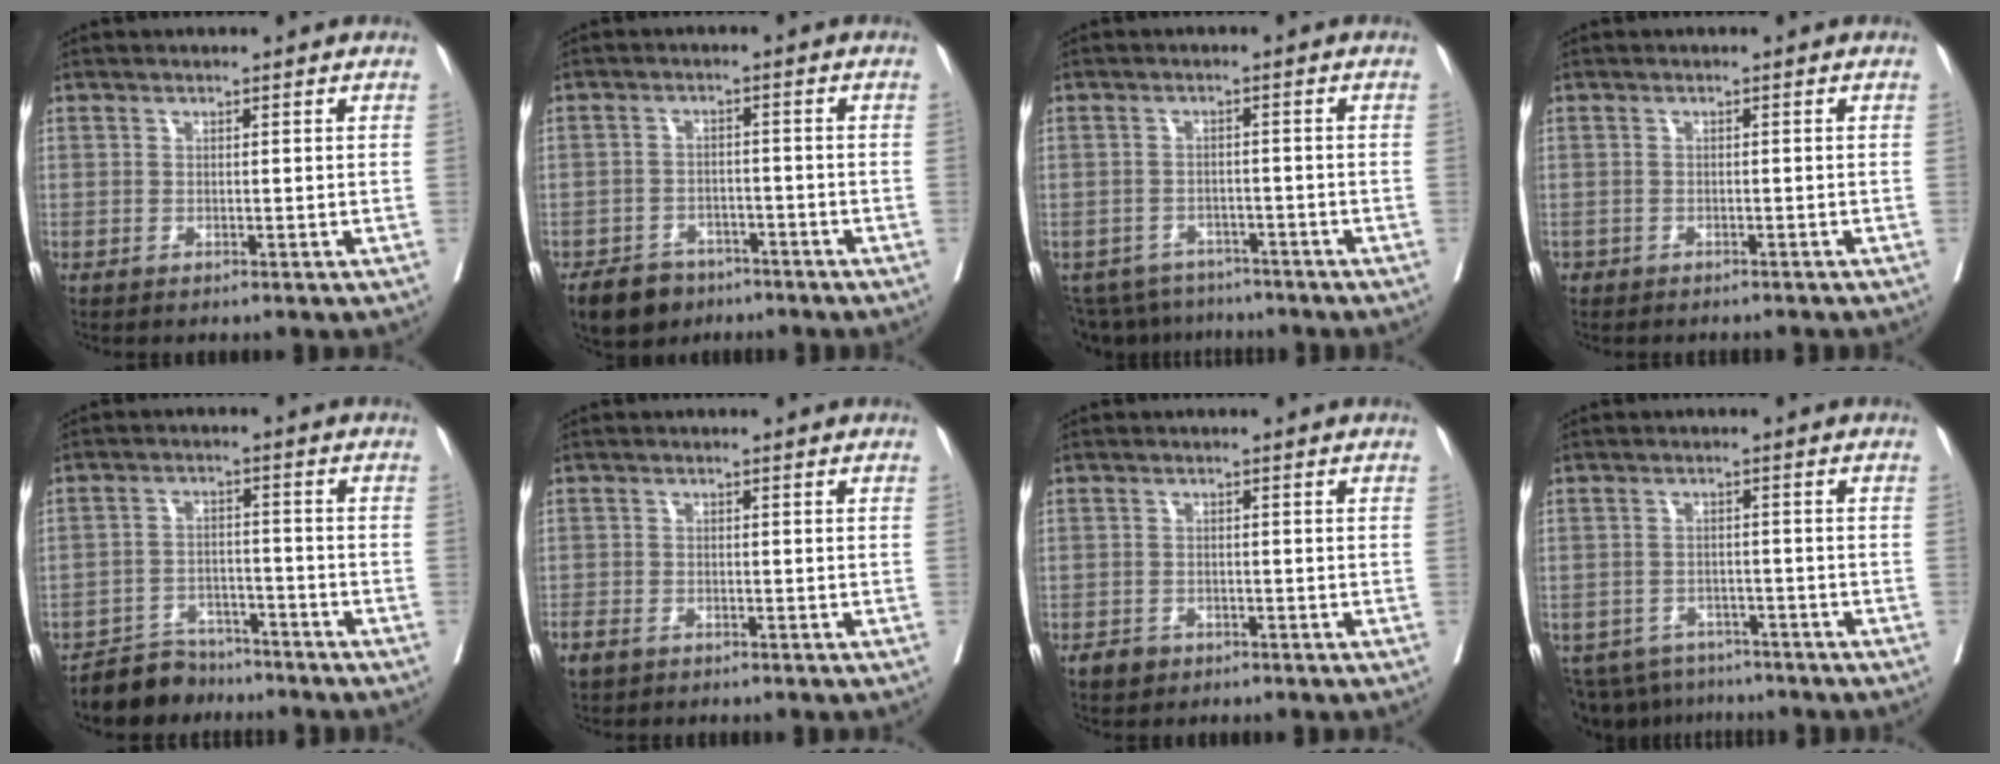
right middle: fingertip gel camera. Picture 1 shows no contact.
{"total": 6.6, "force": [-5.0, 3.9, 1.9], "torque": [-0.035, 0.000, -0.079]}
{"total": 7.7, "force": [-7.0, 3.1, 0.3], "torque": [-0.002, 0.006, -0.095]}
{"total": 3.4, "force": [-2.9, 1.6, 0.7], "torque": [-0.011, 0.001, -0.036]}
{"total": 5.6, "force": [-4.9, 2.8, 0.7], "torque": [-0.015, -0.001, -0.085]}
{"total": 3.2, "force": [-2.2, 2.0, 1.1], "torque": [-0.023, 0.000, -0.033]}
{"total": 2.3, "force": [-1.5, 1.7, 0.5], "torque": [-0.012, 0.006, -0.018]}
{"total": 8.5, "force": [-7.3, 4.1, 1.0], "torque": [-0.015, 0.003, -0.098]}